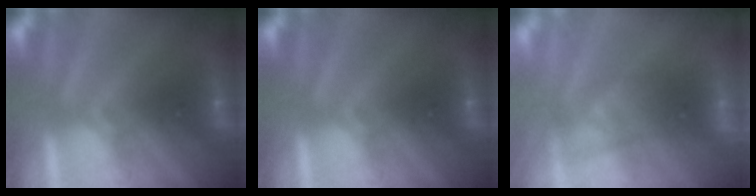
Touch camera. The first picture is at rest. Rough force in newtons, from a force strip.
{"total": 0.0}
{"total": 2.7}